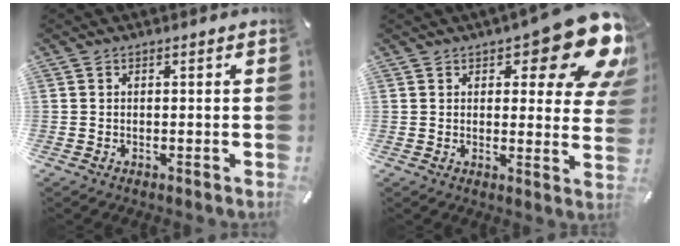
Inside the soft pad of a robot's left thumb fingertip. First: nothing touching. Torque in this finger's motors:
{"motor_torque": [2.53, 2.48, 1.69, -1.08, 0.10]}